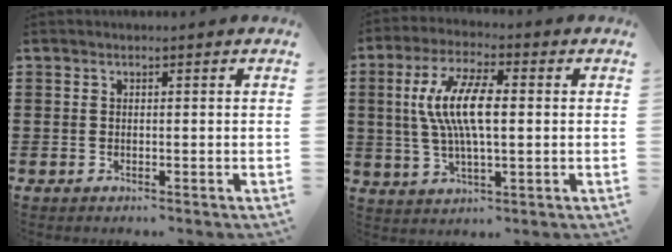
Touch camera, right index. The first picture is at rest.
{"total": 10.1, "force": [0.9, 3.6, 9.4], "torque": [-0.211, 0.002, 0.005]}